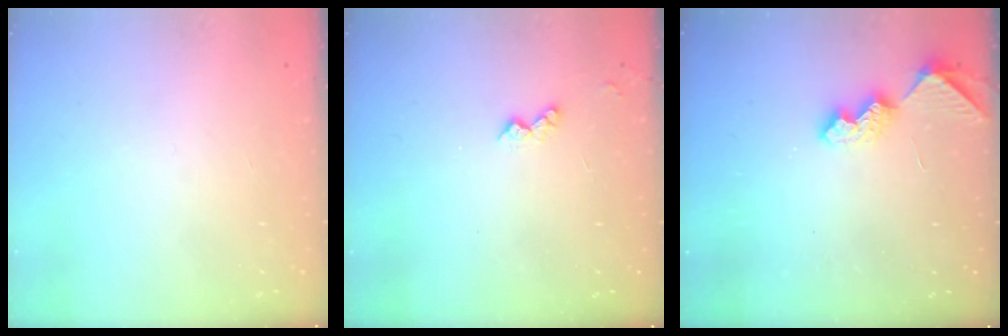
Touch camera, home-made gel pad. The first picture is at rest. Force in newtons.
{"total": 4.0, "press": 4.0, "slide": 0.6}
{"total": 7.1, "press": 7.0, "slide": 0.5}